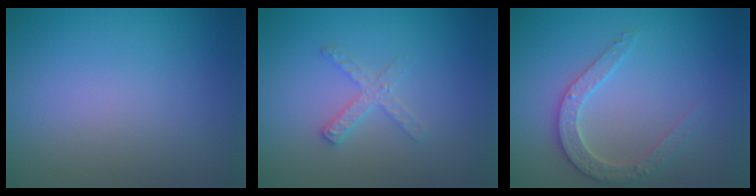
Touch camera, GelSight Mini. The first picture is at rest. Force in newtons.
{"total": 2.0, "press": 2.0, "slide": 0.2}
{"total": 2.8, "press": 2.7, "slide": 0.5}